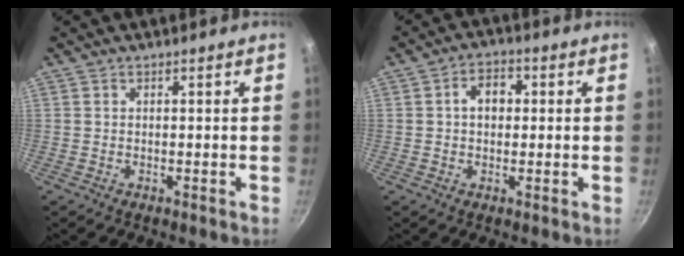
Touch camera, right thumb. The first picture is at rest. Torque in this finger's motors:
{"motor_torque": [-0.63, 0.82, 0.65, -0.11, 0.01]}